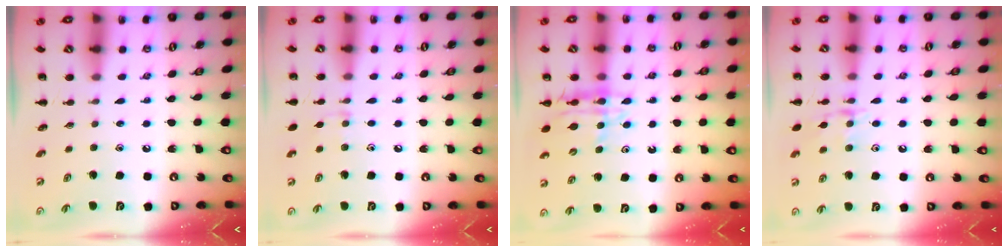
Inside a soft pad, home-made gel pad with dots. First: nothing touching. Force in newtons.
{"total": 5.9, "press": 5.5, "slide": 2.2}
{"total": 10.7, "press": 10.0, "slide": 3.9}
{"total": 10.9, "press": 10.9, "slide": 0.6}